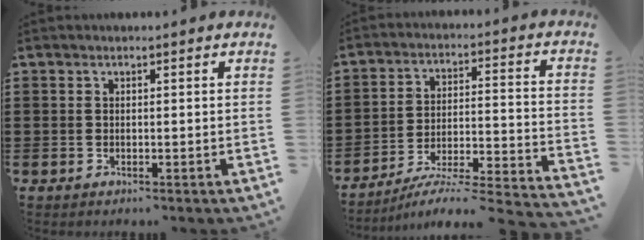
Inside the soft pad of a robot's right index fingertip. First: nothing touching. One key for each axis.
{"total": 5.0, "fx": -4.3, "fy": 0.2, "fz": 2.6, "tx": -0.047, "ty": -0.019, "tz": -0.086}